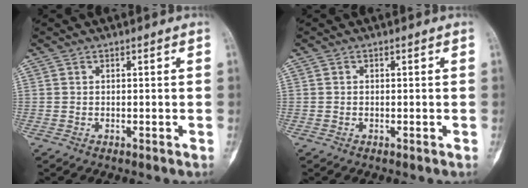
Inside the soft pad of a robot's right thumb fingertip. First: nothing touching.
{"total": 0.0}